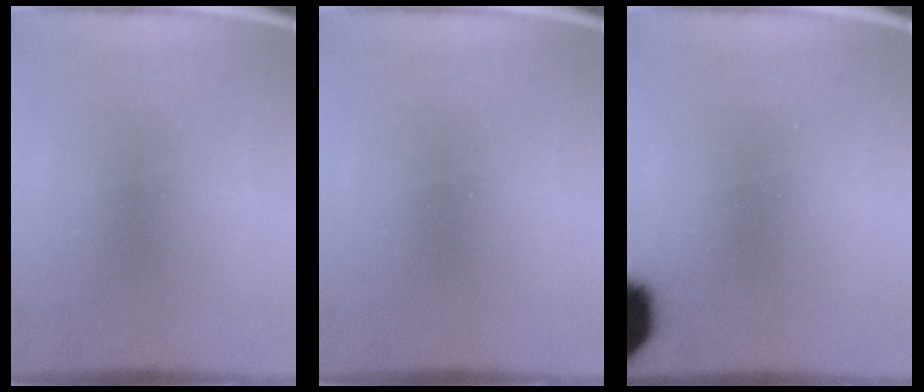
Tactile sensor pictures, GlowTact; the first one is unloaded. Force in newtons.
{"total": 0.0}
{"total": 18.0}